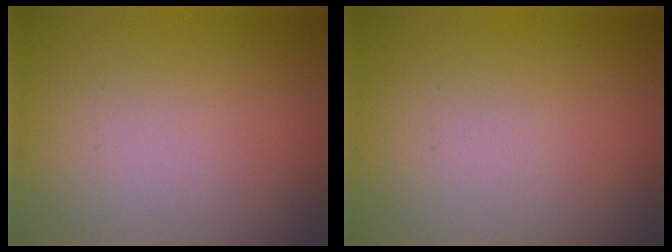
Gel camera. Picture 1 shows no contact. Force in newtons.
{"total": 0.0}